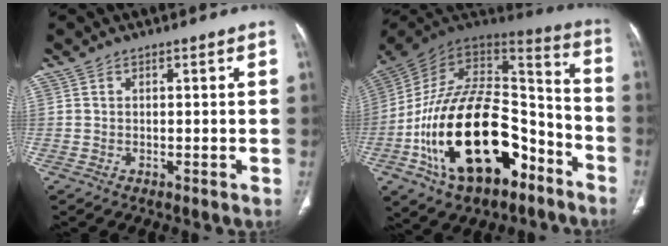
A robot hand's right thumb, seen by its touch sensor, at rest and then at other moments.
{"total": 30.5, "force": [-13.0, 16.4, 22.2], "torque": [-0.407, 0.066, -0.209]}